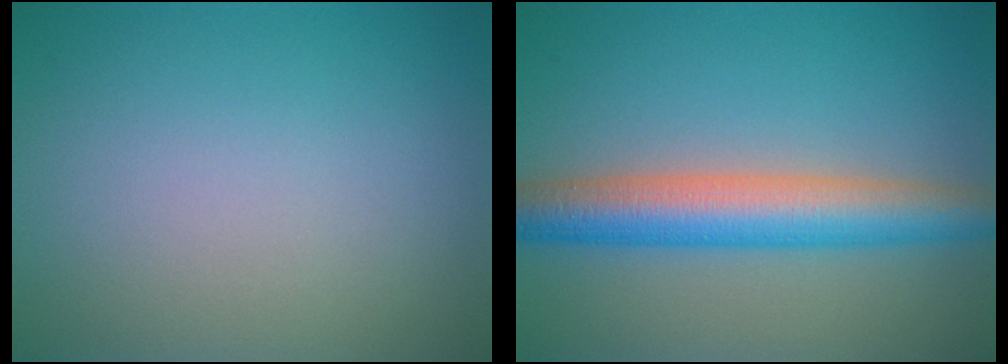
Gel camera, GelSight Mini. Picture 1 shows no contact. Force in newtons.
{"total": 6.4, "press": 6.4, "slide": 0.2}